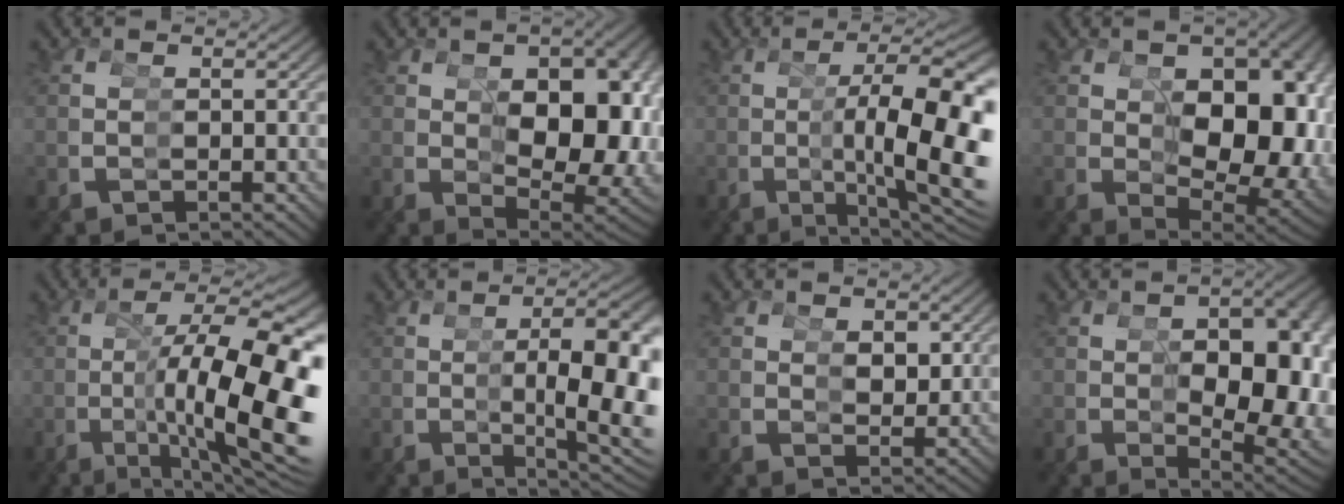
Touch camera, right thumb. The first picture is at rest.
{"total": 12.4, "force": [-0.2, 6.9, 10.3], "torque": [-0.158, -0.047, 0.023]}
{"total": 12.9, "force": [-1.2, 5.2, 11.8], "torque": [-0.189, -0.029, -0.002]}
{"total": 13.7, "force": [0.2, 8.1, 11.0], "torque": [-0.163, -0.052, 0.031]}
{"total": 15.7, "force": [-1.9, 7.6, 13.6], "torque": [-0.231, -0.047, 0.001]}
{"total": 10.2, "force": [-1.4, 3.3, 9.6], "torque": [-0.140, -0.017, -0.008]}
{"total": 1.8, "force": [1.0, 1.1, 1.1], "torque": [-0.007, -0.009, 0.021]}
{"total": 11.3, "force": [-0.8, 5.8, 9.7], "torque": [-0.138, -0.034, 0.006]}